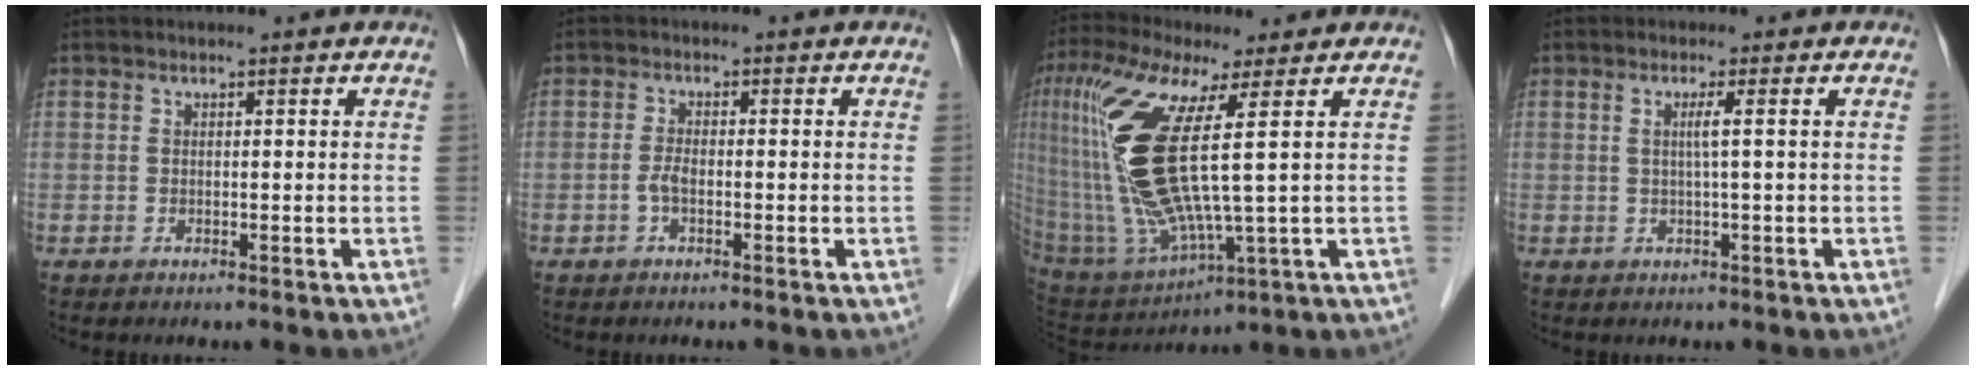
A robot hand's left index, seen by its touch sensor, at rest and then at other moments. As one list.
[{"total": 1.7, "force": [-0.7, 0.5, 1.5], "torque": [-0.032, 0.002, -0.015]}, {"total": 15.9, "force": [3.2, 1.9, 15.4], "torque": [-0.352, -0.007, 0.068]}, {"total": 2.0, "force": [0.3, -0.5, 1.9], "torque": [-0.037, -0.001, 0.005]}]